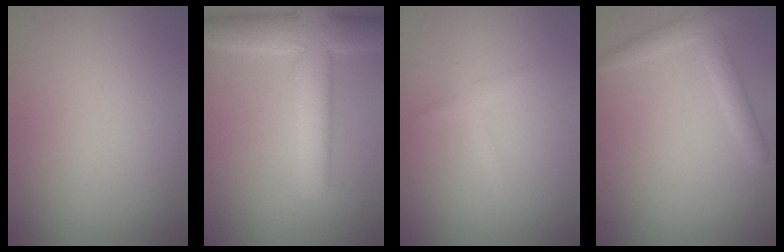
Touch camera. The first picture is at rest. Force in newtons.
{"total": 7.6, "press": 7.6, "slide": 0.4}
{"total": 1.2, "press": 1.2, "slide": 0.1}
{"total": 2.3, "press": 2.3, "slide": 0.2}